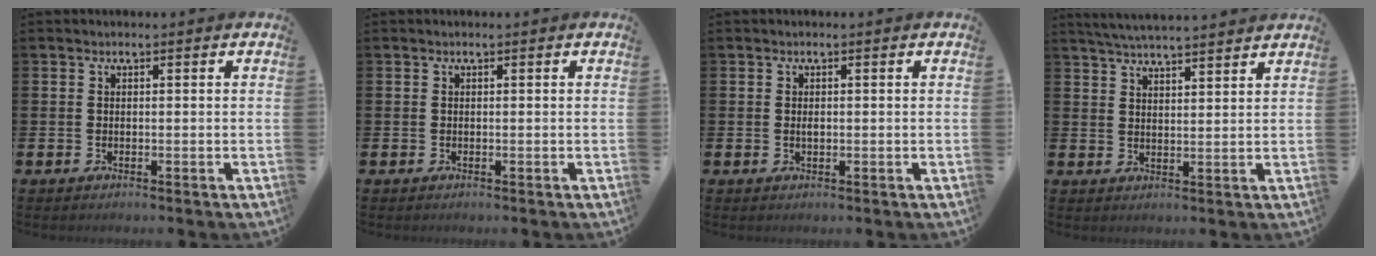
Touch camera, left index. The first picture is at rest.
{"total": 0.0}
{"total": 0.7, "force": [0.1, 0.4, 0.6], "torque": [-0.010, 0.001, 0.001]}
{"total": 4.5, "force": [4.4, -0.1, 0.7], "torque": [-0.027, -0.020, 0.081]}